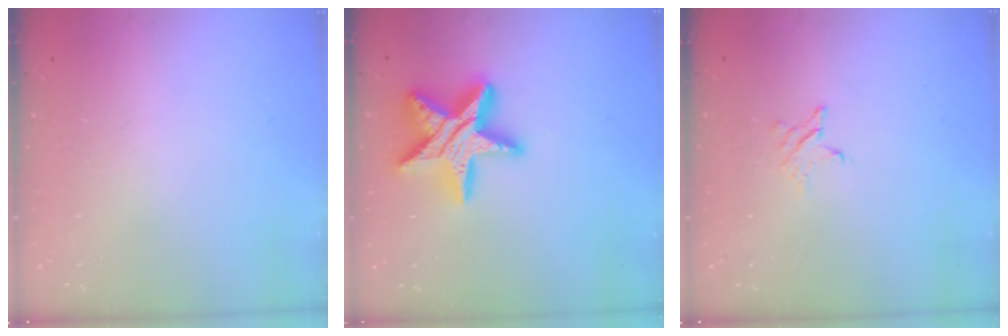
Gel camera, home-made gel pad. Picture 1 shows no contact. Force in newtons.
{"total": 18.9, "press": 18.8, "slide": 1.5}
{"total": 2.5, "press": 2.5, "slide": 0.2}